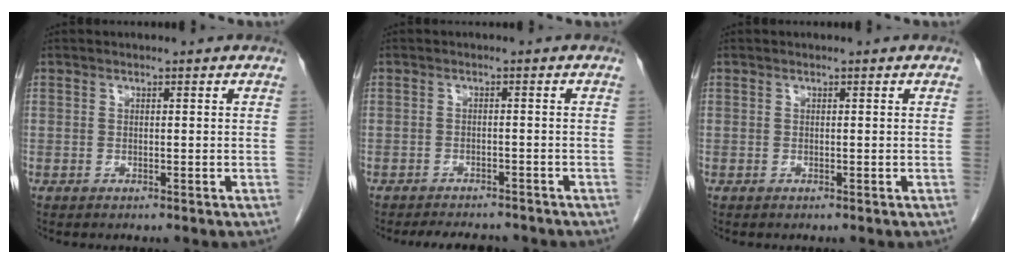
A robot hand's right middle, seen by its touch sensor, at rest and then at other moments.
{"total": 6.8, "force": [-6.2, 2.0, 2.1], "torque": [-0.030, -0.004, -0.080]}
{"total": 0.0}